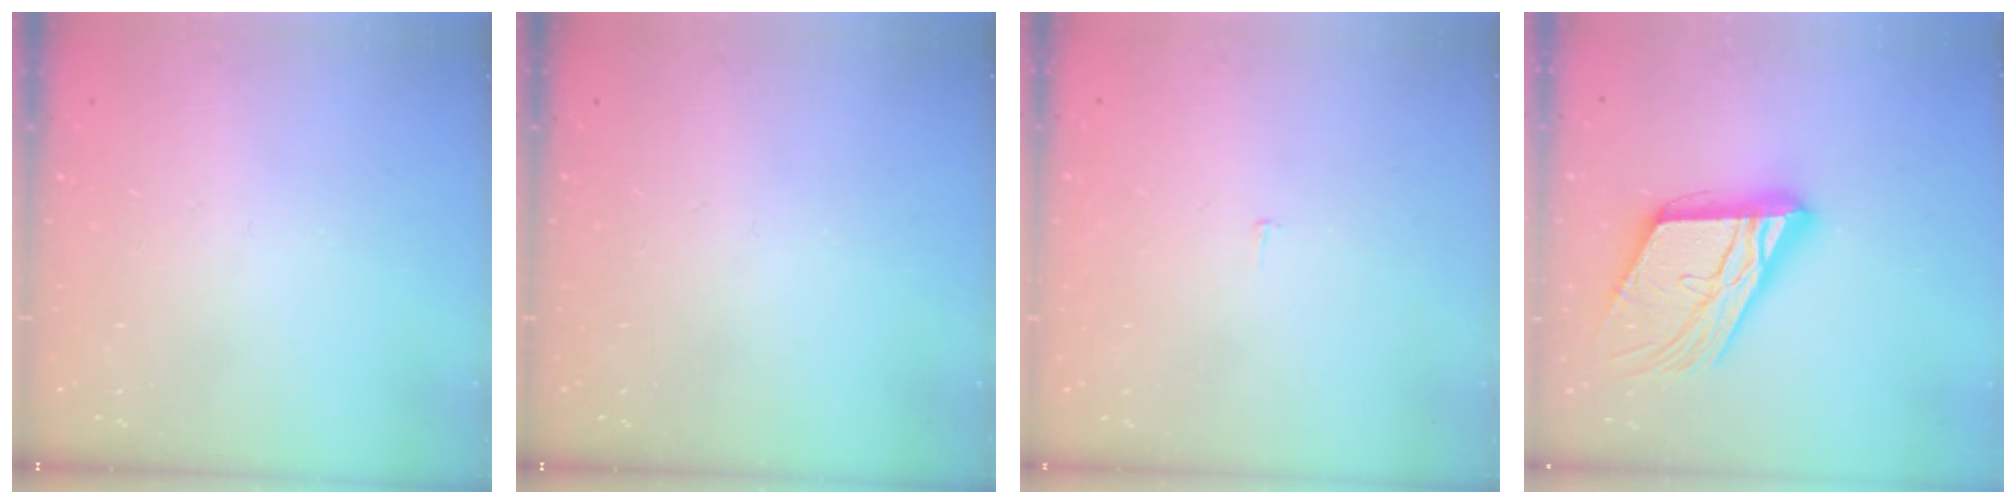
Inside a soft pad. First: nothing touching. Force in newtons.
{"total": 0.0}
{"total": 2.2, "press": 2.2, "slide": 0.1}
{"total": 21.2, "press": 21.0, "slide": 2.9}